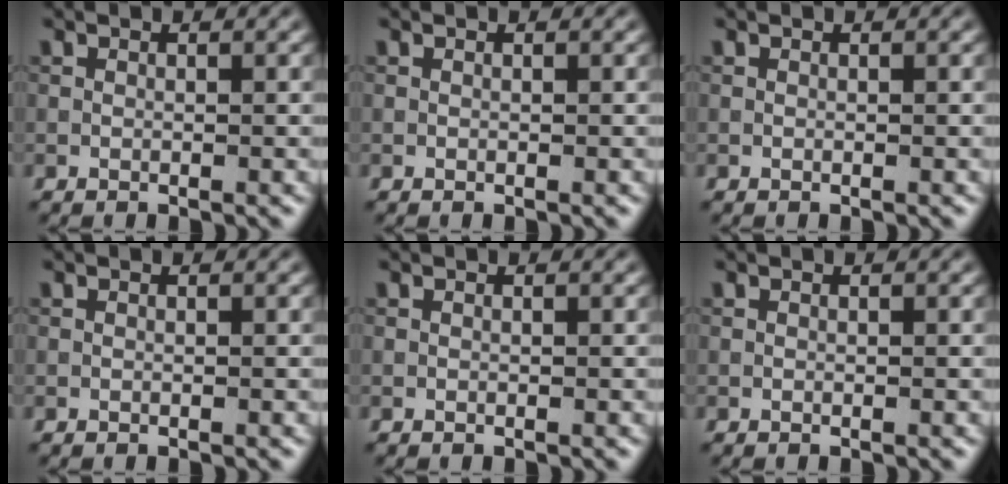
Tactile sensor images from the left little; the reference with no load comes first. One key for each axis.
{"total": 0.0}
{"total": 0.0}
{"total": 0.0}
{"total": 0.0}
{"total": 0.0}